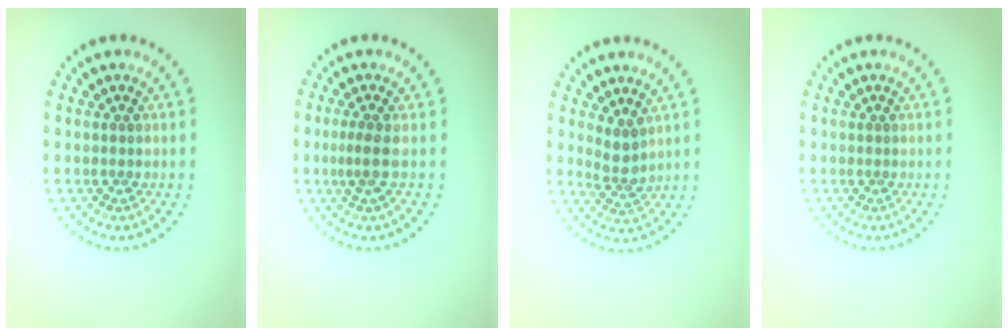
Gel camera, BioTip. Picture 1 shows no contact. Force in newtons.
{"total": 1.8, "press": 1.3, "slide": 1.1}
{"total": 1.9, "press": 1.4, "slide": 1.3}
{"total": 0.0}